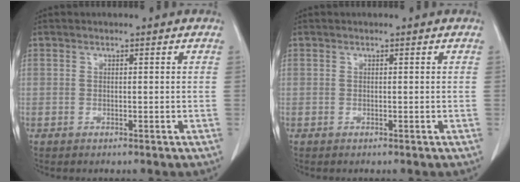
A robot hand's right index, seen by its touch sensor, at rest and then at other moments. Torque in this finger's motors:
{"motor_torque": [0.00, 0.00, 0.00, 0.00]}